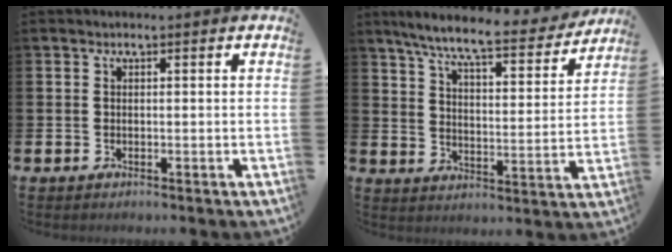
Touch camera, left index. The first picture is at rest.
{"total": 8.2, "force": [7.3, 1.0, 3.6], "torque": [-0.095, -0.045, 0.123]}